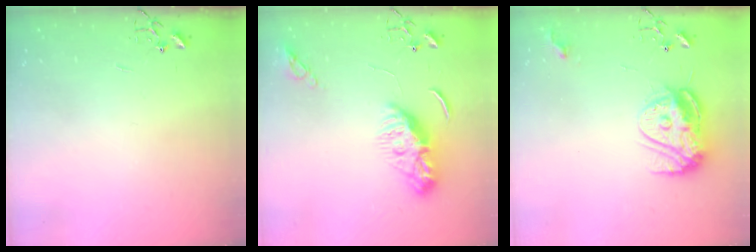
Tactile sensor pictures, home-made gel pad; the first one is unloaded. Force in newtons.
{"total": 9.5, "press": 9.5, "slide": 0.5}
{"total": 13.4, "press": 13.3, "slide": 1.2}